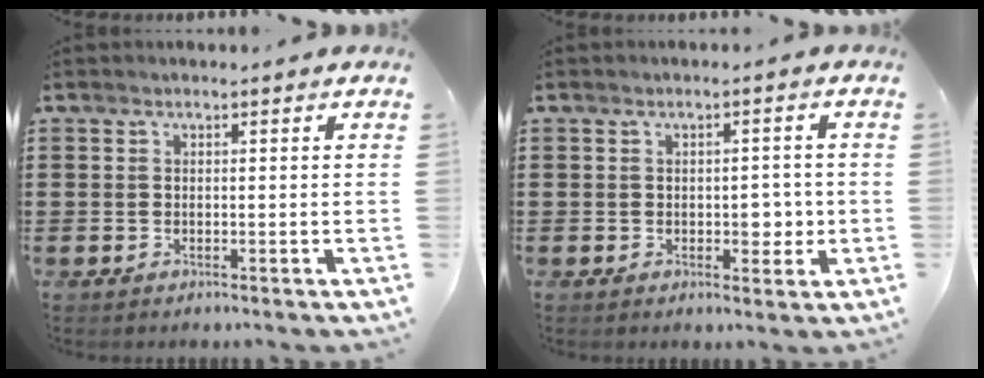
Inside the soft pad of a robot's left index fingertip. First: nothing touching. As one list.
[{"total": 3.5, "force": [-0.4, 2.2, 2.8], "torque": [-0.030, -0.005, -0.014]}]